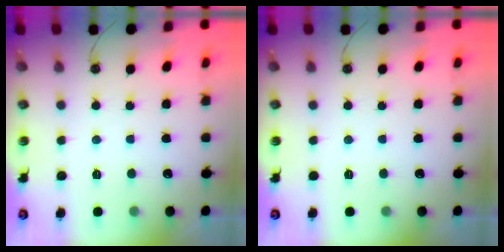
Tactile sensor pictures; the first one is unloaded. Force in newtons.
{"total": 0.0}